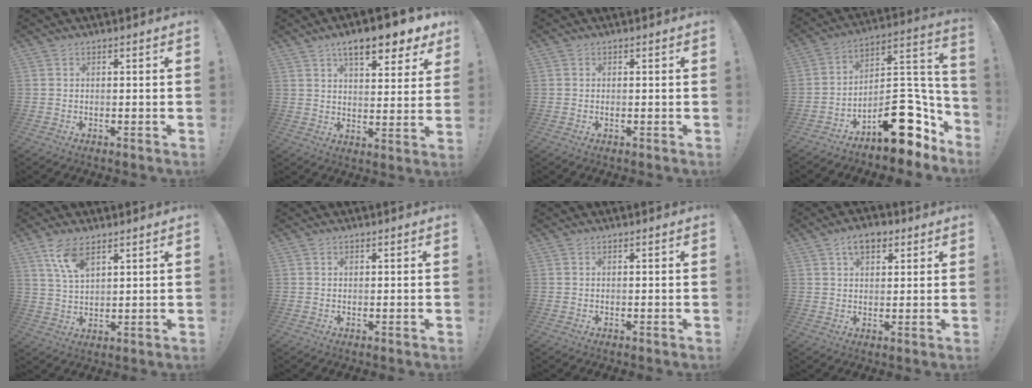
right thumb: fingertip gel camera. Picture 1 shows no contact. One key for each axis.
{"total": 11.7, "fx": 7.9, "fy": 3.1, "fz": 8.1, "tx": -0.118, "ty": -0.050, "tz": 0.130}
{"total": 0.0}
{"total": 17.8, "fx": -9.5, "fy": 9.3, "fz": 11.8, "tx": -0.115, "ty": 0.050, "tz": -0.143}
{"total": 8.2, "fx": 5.4, "fy": 3.4, "fz": 5.1, "tx": -0.088, "ty": -0.024, "tz": 0.098}
{"total": 0.7, "fx": 0.5, "fy": 0.4, "fz": 0.0, "tx": 0.006, "ty": -0.002, "tz": 0.009}
{"total": 0.0}
{"total": 6.6, "fx": 3.5, "fy": 4.0, "fz": 3.8, "tx": -0.053, "ty": -0.005, "tz": 0.063}